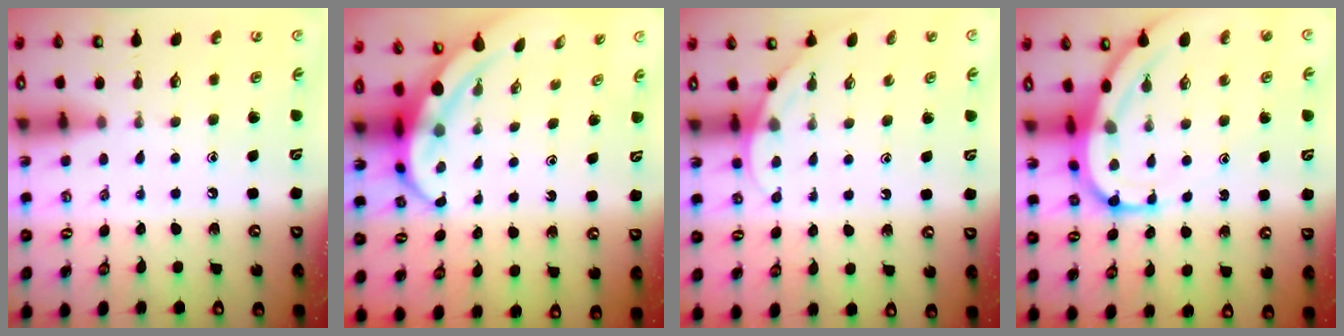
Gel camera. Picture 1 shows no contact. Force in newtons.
{"total": 4.3, "press": 4.1, "slide": 1.1}
{"total": 3.9, "press": 3.9, "slide": 0.2}
{"total": 10.5, "press": 10.4, "slide": 1.0}